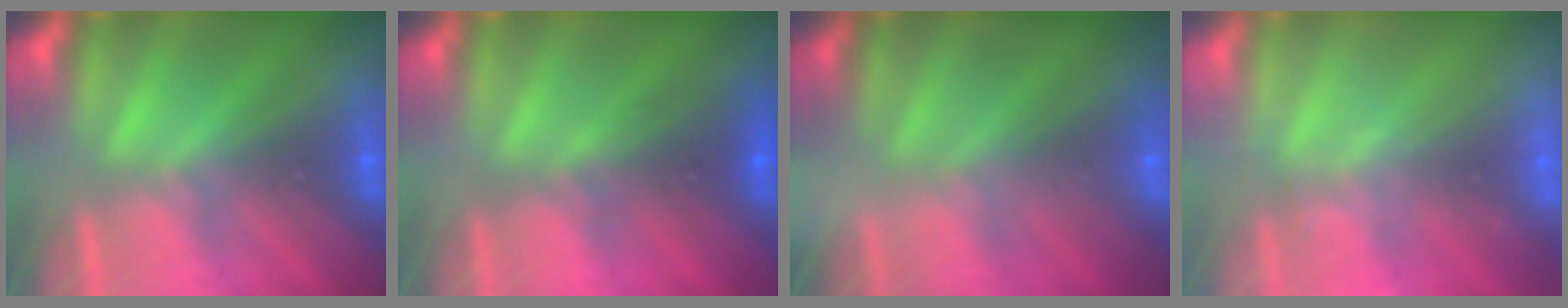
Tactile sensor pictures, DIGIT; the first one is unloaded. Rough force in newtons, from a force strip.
{"total": 2.7}
{"total": 2.1}
{"total": 2.2}